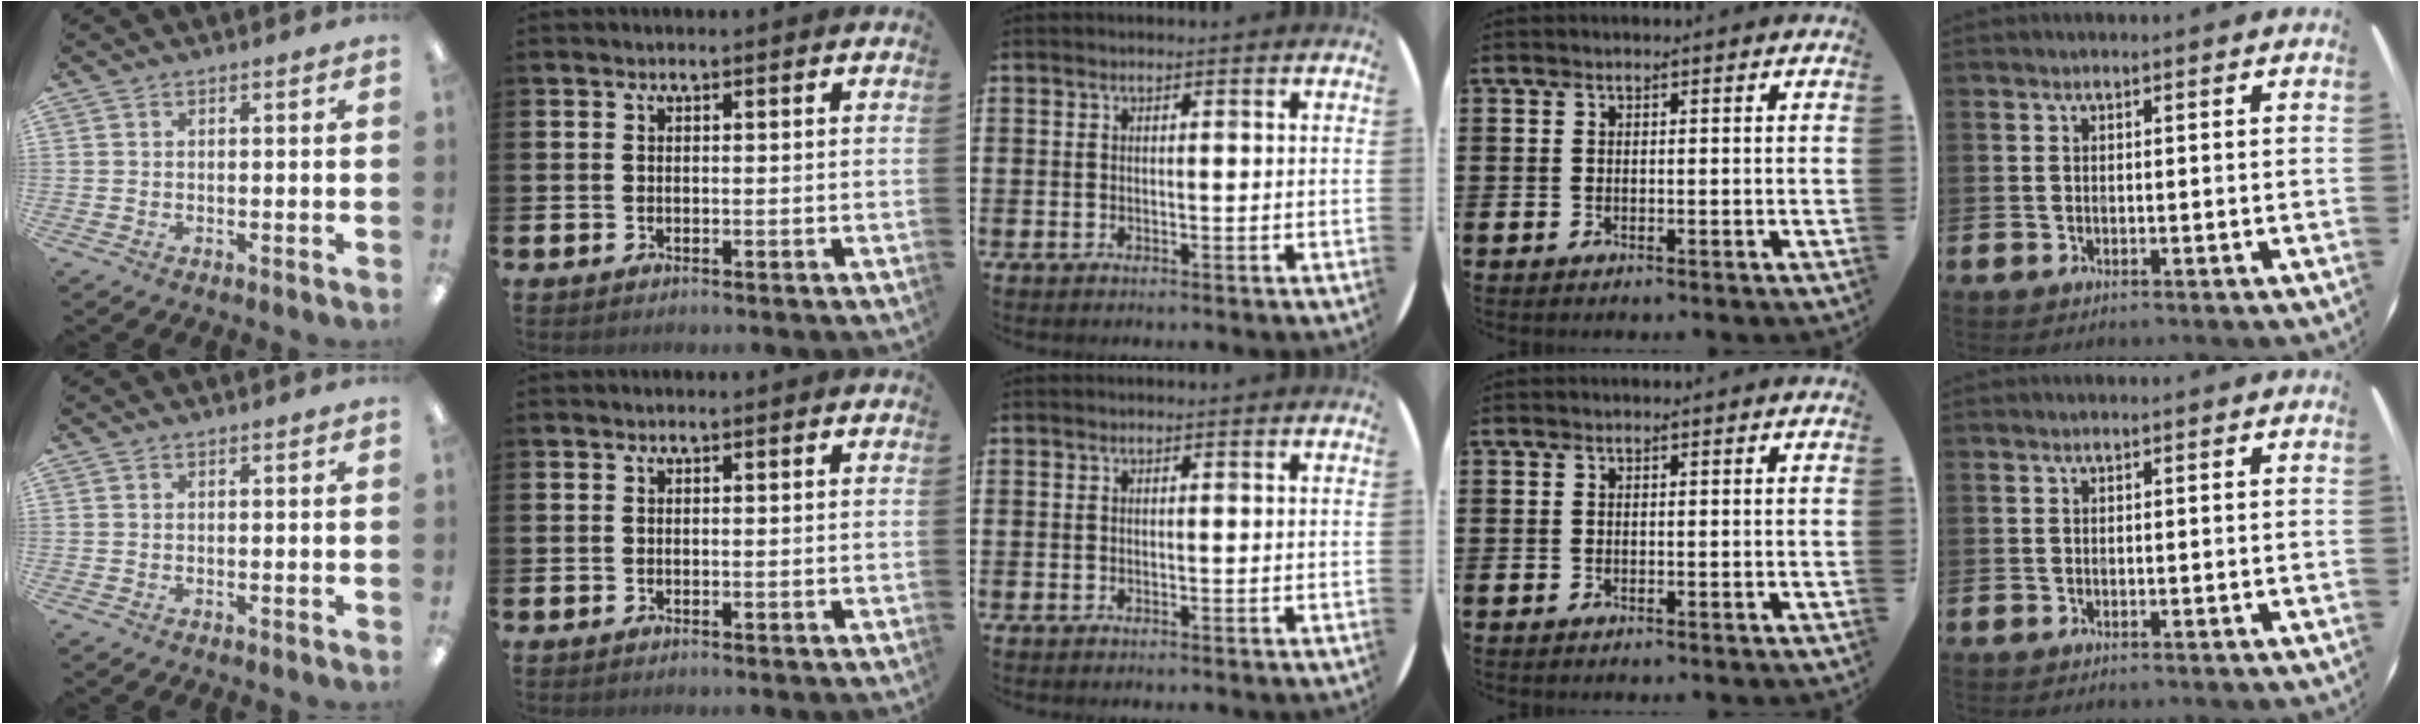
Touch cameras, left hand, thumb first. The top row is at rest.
{}